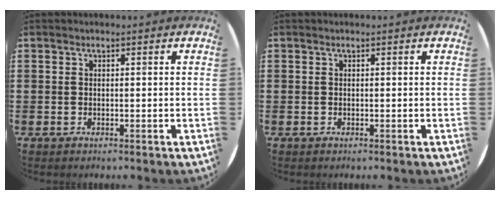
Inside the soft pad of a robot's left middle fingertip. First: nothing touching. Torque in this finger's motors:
{"motor_torque": [-0.07, 0.04, -0.01, -0.01]}